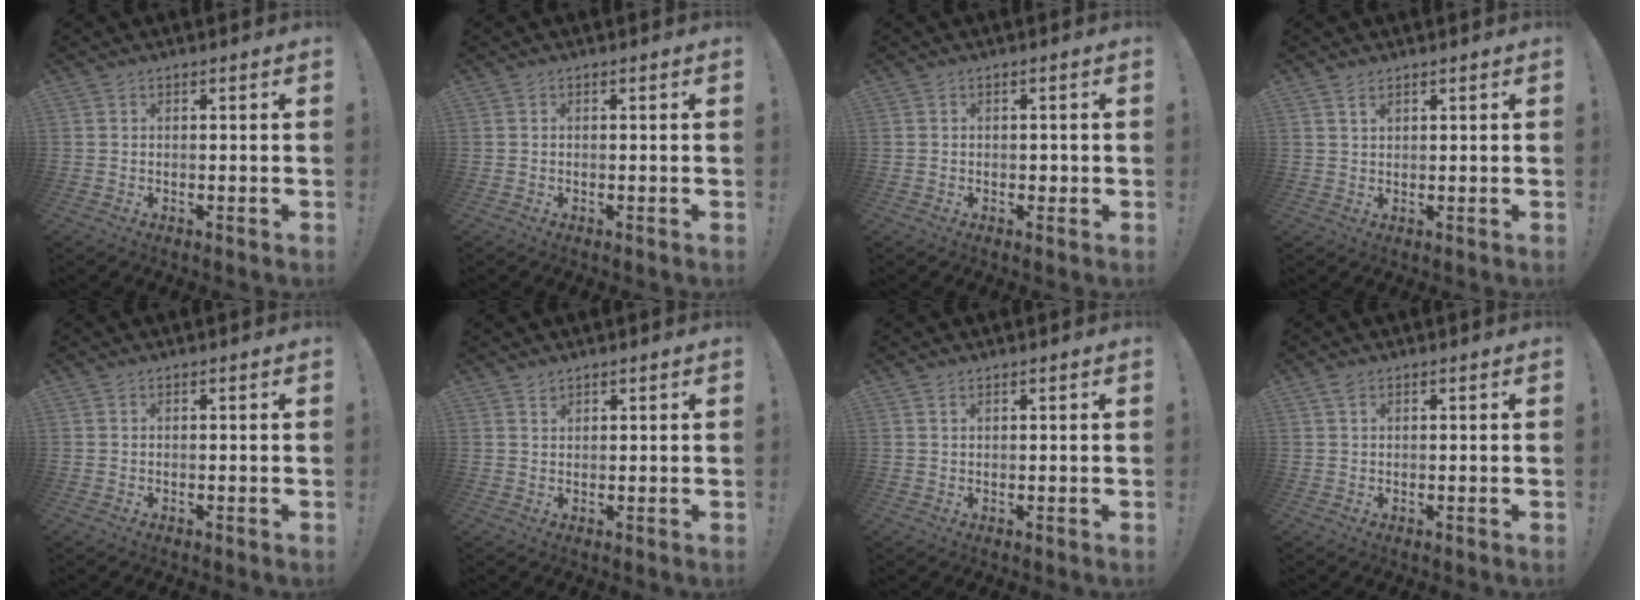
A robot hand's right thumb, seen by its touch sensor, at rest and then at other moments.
{"total": 0.0}
{"total": 1.5, "force": [-0.3, 1.3, 0.6], "torque": [-0.002, 0.002, -0.008]}
{"total": 1.8, "force": [1.2, 0.8, 1.0], "torque": [-0.013, -0.006, 0.020]}
{"total": 0.0}
{"total": 1.3, "force": [1.1, 0.7, 0.3], "torque": [0.002, -0.008, 0.019]}
{"total": 0.8, "force": [0.6, 0.3, 0.4], "torque": [-0.007, -0.002, 0.011]}
{"total": 1.3, "force": [0.8, 0.7, 0.8], "torque": [-0.015, 0.001, 0.014]}